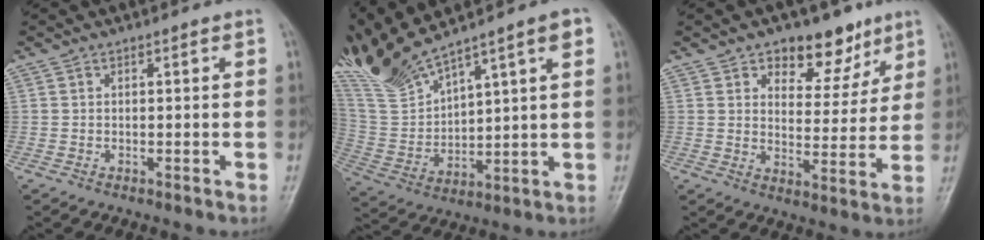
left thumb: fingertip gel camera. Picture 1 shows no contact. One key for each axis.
{"total": 16.1, "fx": 12.8, "fy": 2.7, "fz": 9.5, "tx": -0.181, "ty": -0.041, "tz": 0.260}
{"total": 10.7, "fx": 7.0, "fy": 6.3, "fz": 5.1, "tx": -0.026, "ty": -0.036, "tz": 0.103}